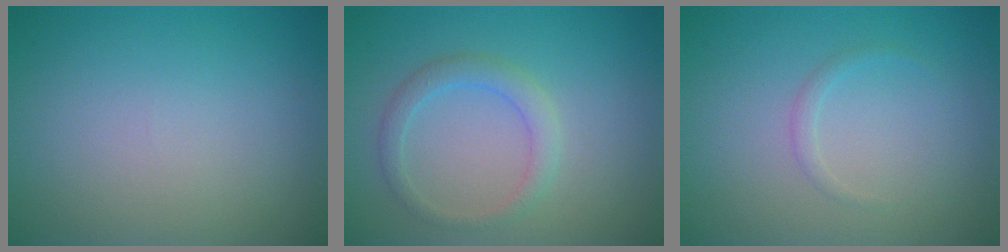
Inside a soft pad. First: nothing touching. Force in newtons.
{"total": 2.1, "press": 2.1, "slide": 0.1}
{"total": 0.8, "press": 0.8, "slide": 0.1}